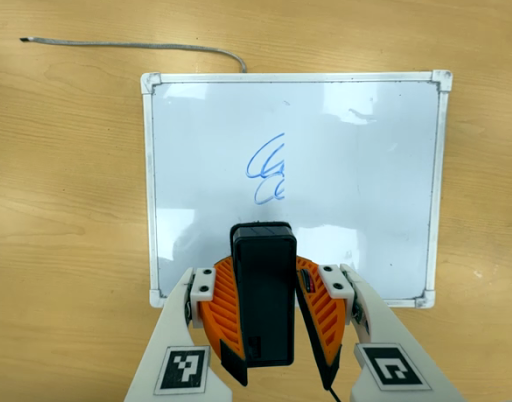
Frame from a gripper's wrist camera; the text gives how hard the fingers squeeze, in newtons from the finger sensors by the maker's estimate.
{"total": 8.5, "left": 8.5, "right": 8.4}